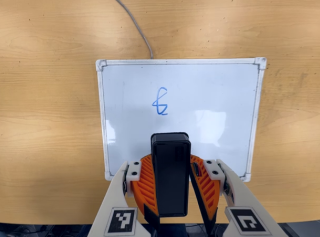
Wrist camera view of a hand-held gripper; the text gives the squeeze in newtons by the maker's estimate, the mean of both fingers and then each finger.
{"total": 7.5, "left": 8.0, "right": 7.1}